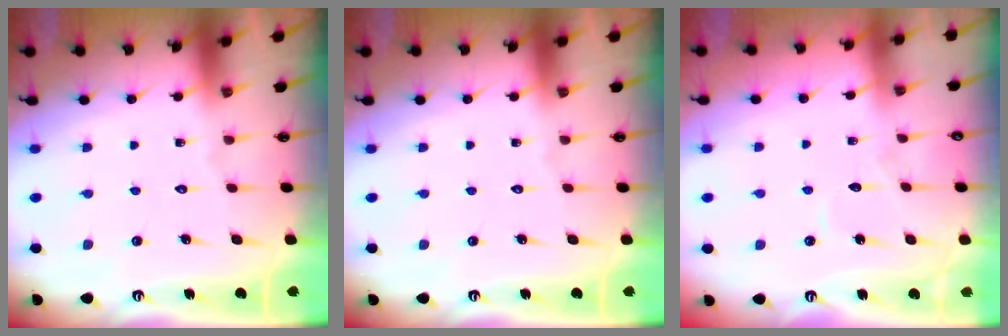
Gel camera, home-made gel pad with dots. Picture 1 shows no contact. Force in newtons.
{"total": 0.0}
{"total": 2.7, "press": 2.7, "slide": 0.2}